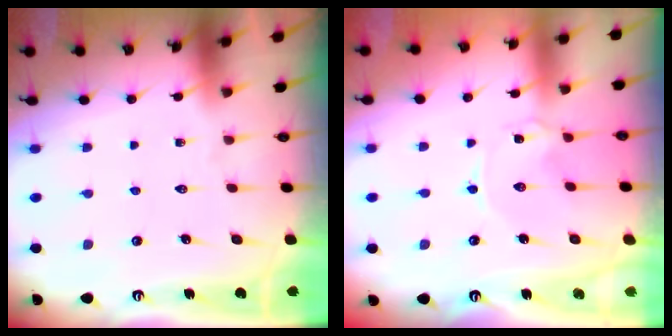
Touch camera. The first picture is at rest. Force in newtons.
{"total": 0.0}